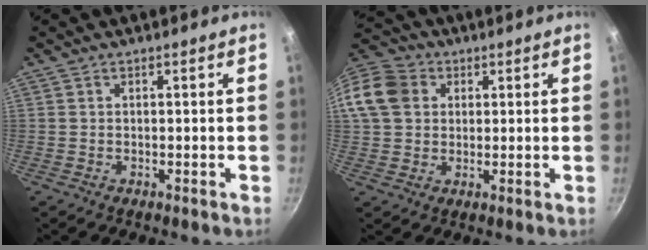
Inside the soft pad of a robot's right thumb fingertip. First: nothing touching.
{"total": 14.1, "force": [3.1, 11.9, 7.1], "torque": [-0.141, 0.027, 0.044]}